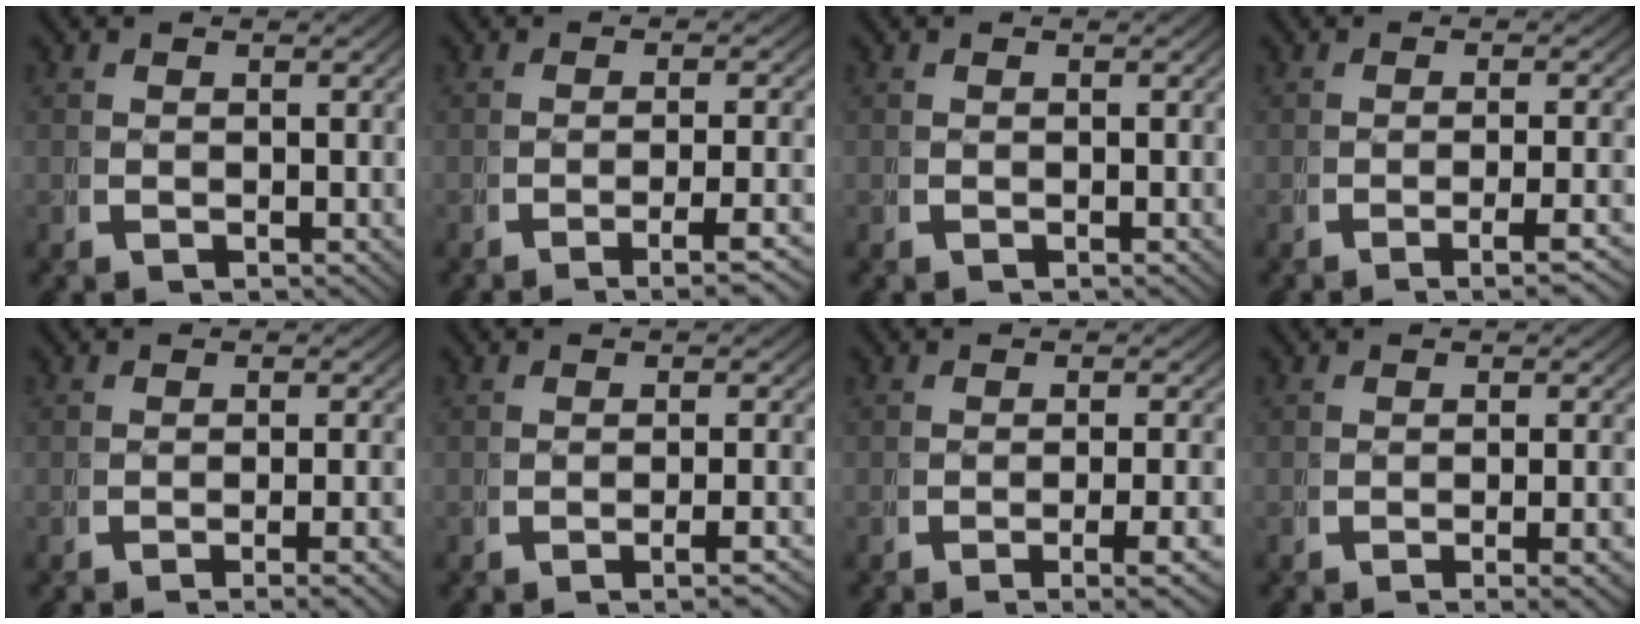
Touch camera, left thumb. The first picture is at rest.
{"total": 3.8, "force": [-2.1, 0.5, 3.1], "torque": [-0.047, -0.001, -0.033]}
{"total": 0.0}
{"total": 3.1, "force": [-1.6, 0.2, 2.6], "torque": [-0.041, 0.002, -0.027]}
{"total": 3.5, "force": [-2.4, 0.4, 2.5], "torque": [-0.034, 0.000, -0.038]}
{"total": 2.1, "force": [-1.1, -0.1, 1.8], "torque": [-0.029, 0.006, -0.021]}
{"total": 3.9, "force": [-2.0, 0.6, 3.3], "torque": [-0.049, -0.002, -0.031]}
{"total": 2.8, "force": [-1.7, 0.2, 2.2], "torque": [-0.033, -0.001, -0.028]}